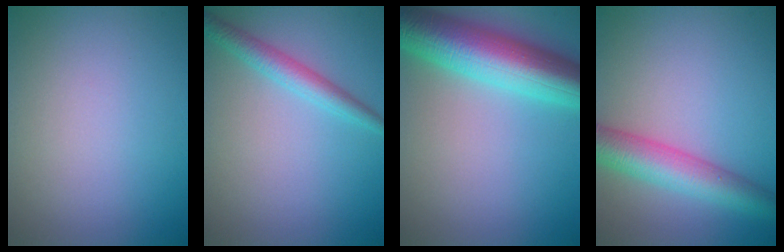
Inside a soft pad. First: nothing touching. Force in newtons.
{"total": 2.5, "press": 2.5, "slide": 0.1}
{"total": 9.9, "press": 9.9, "slide": 0.0}
{"total": 5.7, "press": 5.7, "slide": 0.2}